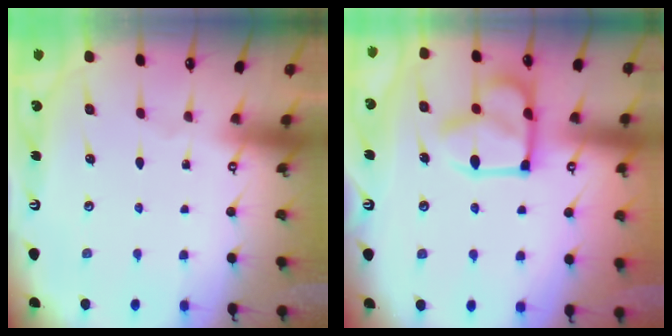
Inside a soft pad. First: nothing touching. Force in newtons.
{"total": 15.8, "press": 15.7, "slide": 1.4}